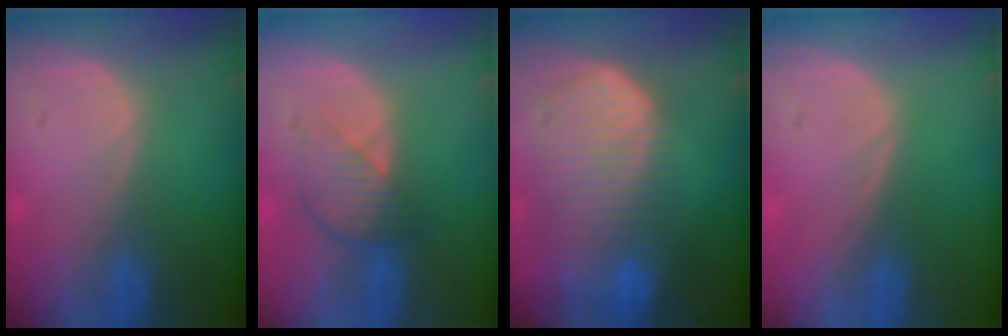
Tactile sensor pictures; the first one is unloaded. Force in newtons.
{"total": 4.5, "press": 4.1, "slide": 1.9}
{"total": 10.3, "press": 9.0, "slide": 5.1}
{"total": 0.0}